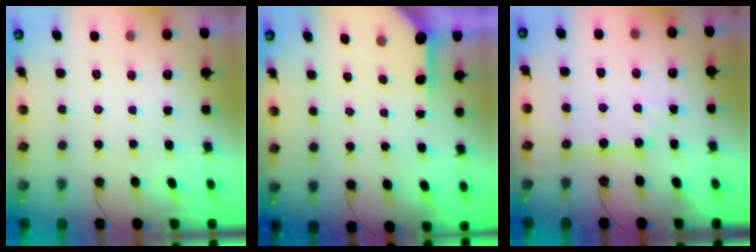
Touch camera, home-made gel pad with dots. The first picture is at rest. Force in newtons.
{"total": 3.4, "press": 3.4, "slide": 0.4}
{"total": 2.9, "press": 2.9, "slide": 0.5}